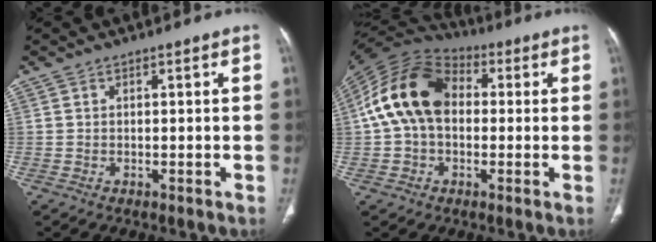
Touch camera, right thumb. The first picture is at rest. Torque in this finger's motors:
{"motor_torque": [1.26, 3.69, 1.53, -0.45, 0.21]}